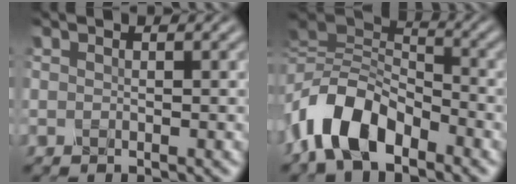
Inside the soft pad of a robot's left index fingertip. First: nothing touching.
{"total": 8.0, "force": [-4.0, 4.3, 5.4], "torque": [-0.100, 0.010, -0.089]}